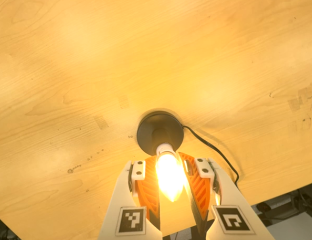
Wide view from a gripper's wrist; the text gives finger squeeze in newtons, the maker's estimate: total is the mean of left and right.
{"total": 15.3, "left": 14.6, "right": 16.1}